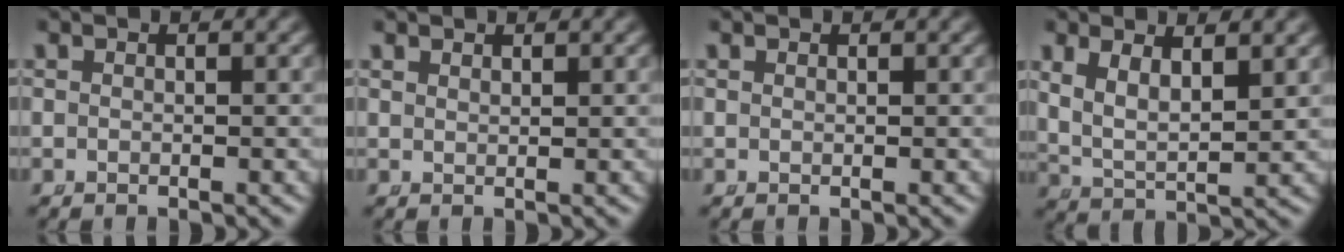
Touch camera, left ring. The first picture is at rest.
{"total": 0.9, "force": [0.9, -0.1, 0.1], "torque": [0.002, -0.006, 0.023]}
{"total": 0.0}
{"total": 5.0, "force": [1.7, 3.2, 3.4], "torque": [-0.080, -0.010, 0.032]}